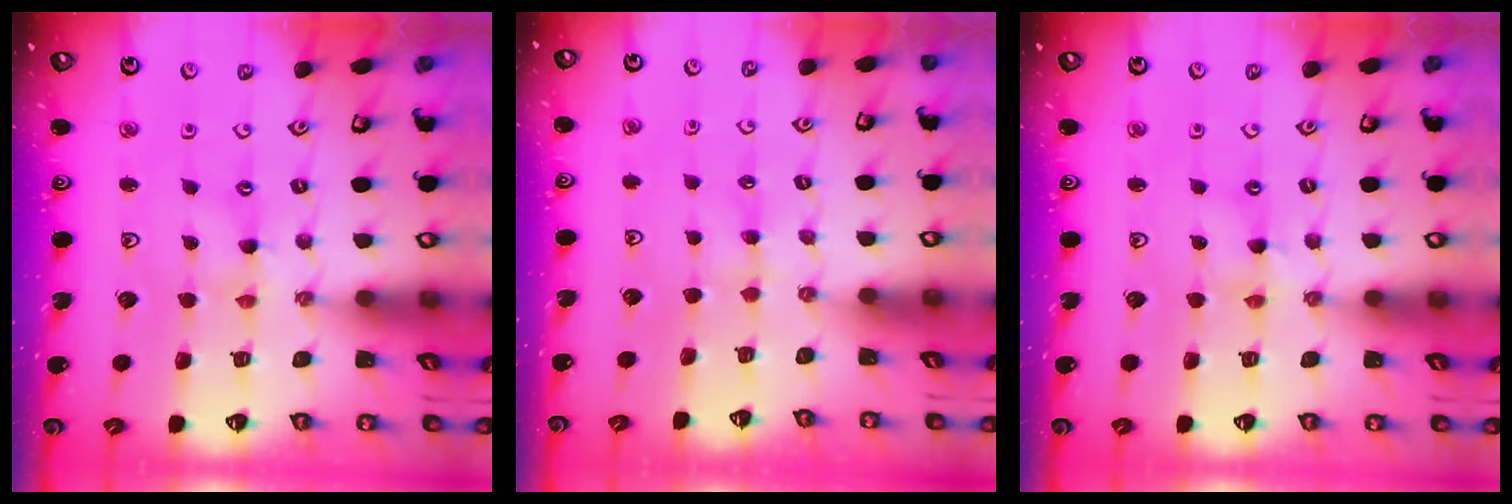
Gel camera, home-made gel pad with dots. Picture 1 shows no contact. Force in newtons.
{"total": 2.3, "press": 2.2, "slide": 0.5}
{"total": 2.0, "press": 2.0, "slide": 0.3}